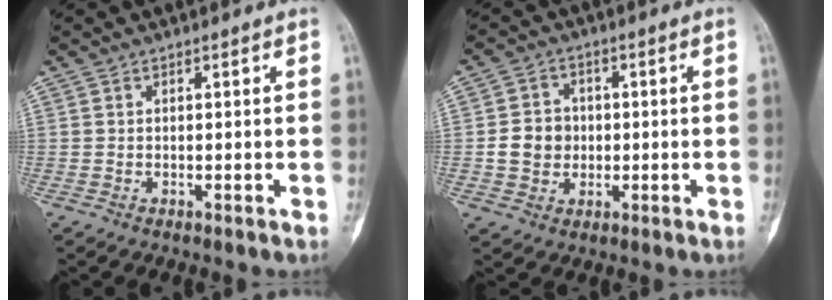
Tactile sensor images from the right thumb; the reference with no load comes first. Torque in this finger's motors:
{"motor_torque": [0.97, 0.99, 0.43, -0.49, 0.02]}